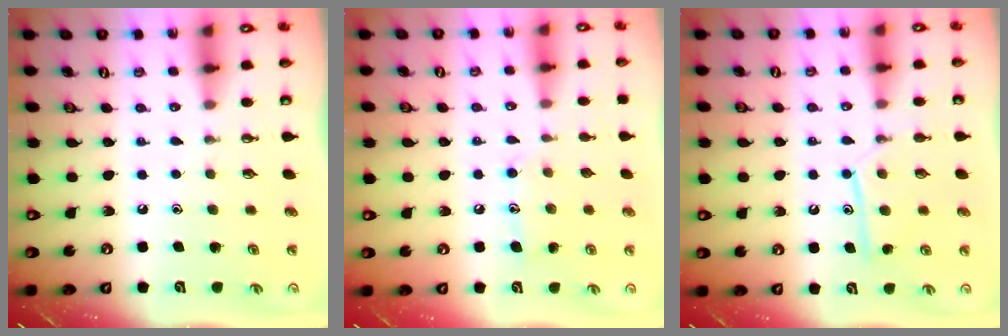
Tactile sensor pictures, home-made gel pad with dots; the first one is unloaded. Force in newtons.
{"total": 8.6, "press": 8.5, "slide": 0.6}
{"total": 11.5, "press": 11.4, "slide": 0.8}